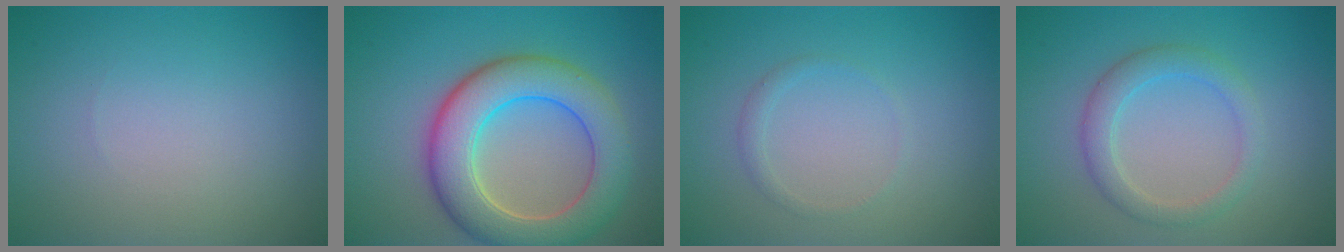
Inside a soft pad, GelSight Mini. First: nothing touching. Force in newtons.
{"total": 8.3, "press": 8.3, "slide": 0.7}
{"total": 0.9, "press": 0.8, "slide": 0.1}
{"total": 2.8, "press": 2.8, "slide": 0.1}